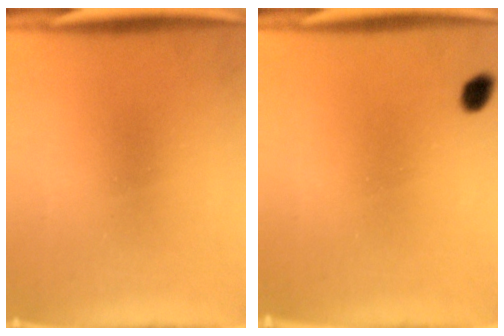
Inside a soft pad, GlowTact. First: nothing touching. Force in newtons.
{"total": 2.0}